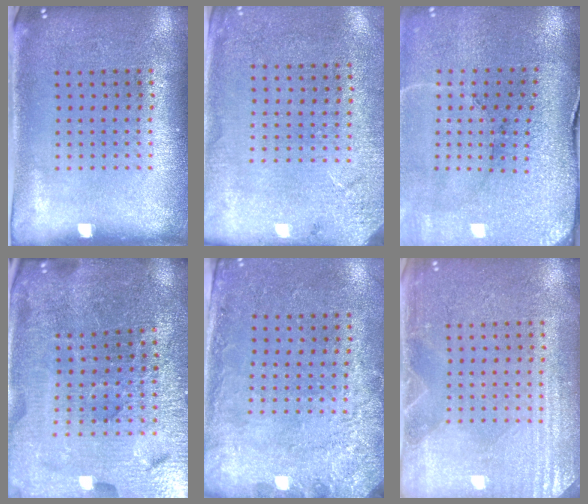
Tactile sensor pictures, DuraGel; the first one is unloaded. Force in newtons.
{"total": 2.6, "press": 2.4, "slide": 0.9}
{"total": 3.7, "press": 3.6, "slide": 0.7}
{"total": 5.1, "press": 4.9, "slide": 1.5}
{"total": 2.8, "press": 2.0, "slide": 1.9}
{"total": 3.4, "press": 3.4, "slide": 0.5}